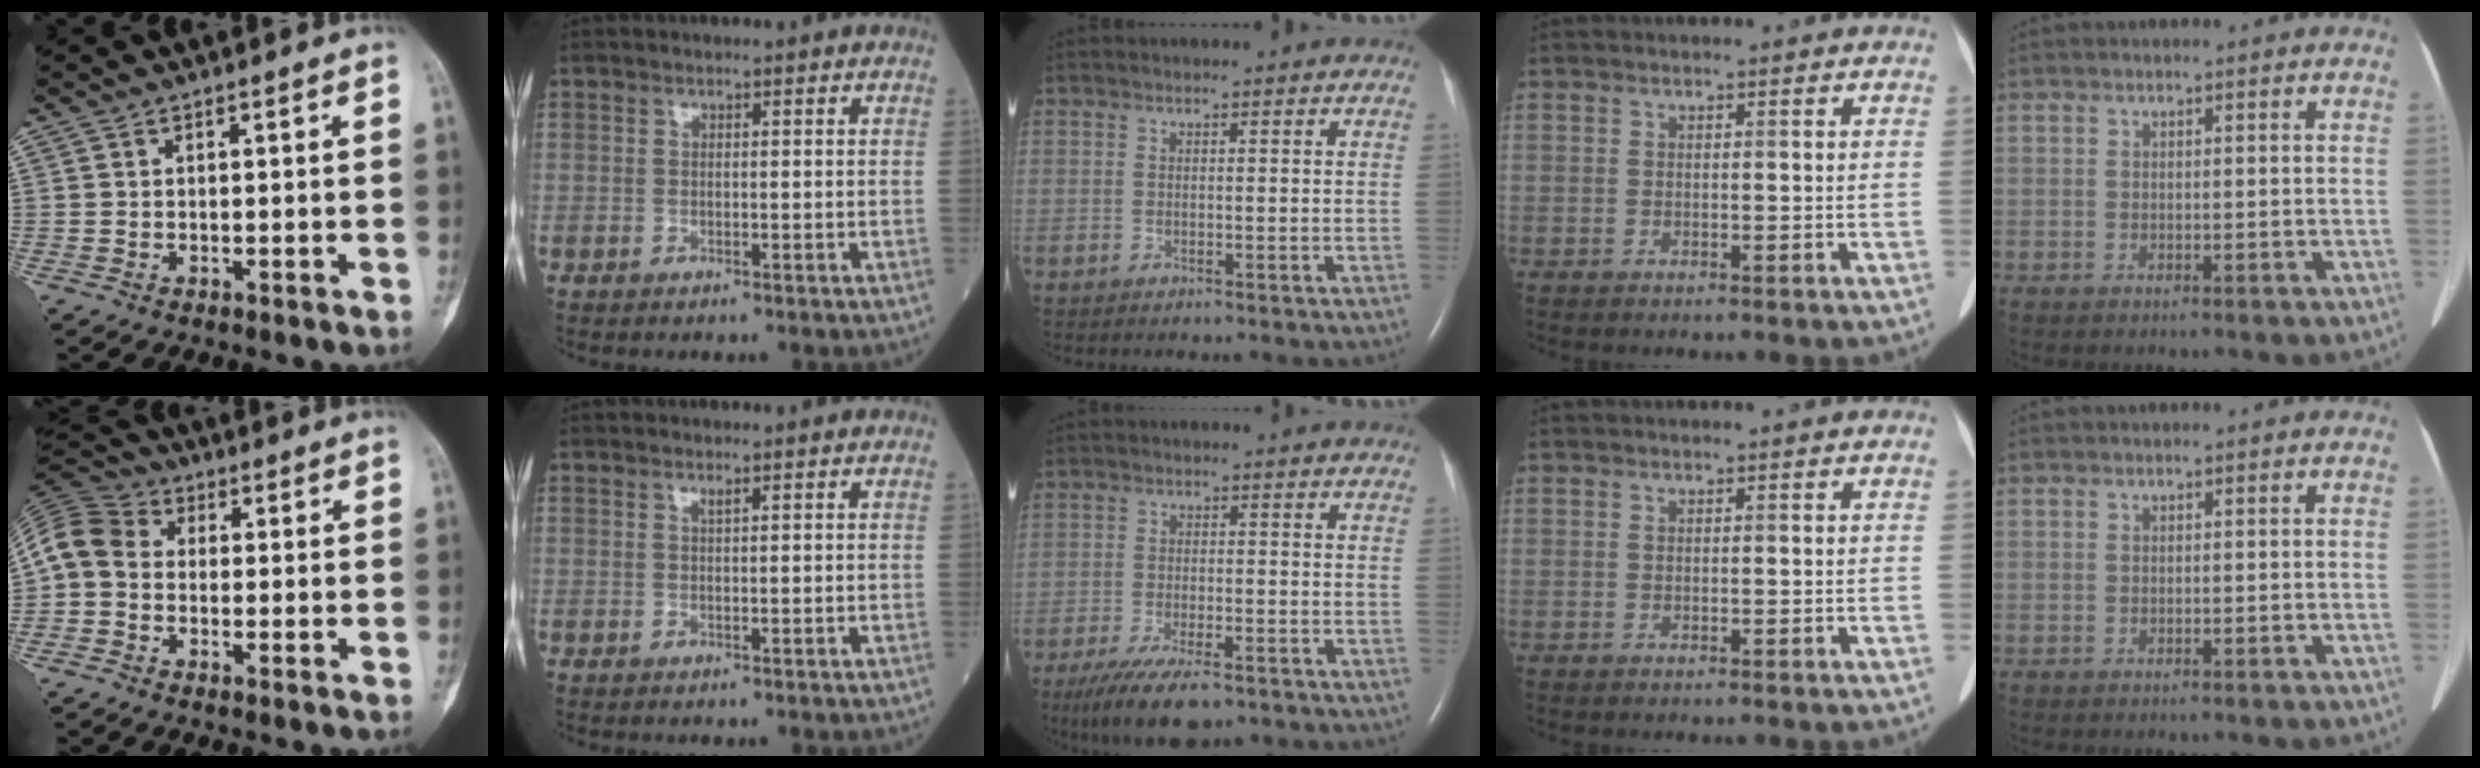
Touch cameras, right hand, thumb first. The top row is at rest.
{"thumb": {"total": 8.4, "force": [-0.4, 6.9, 4.8], "torque": [-0.086, 0.027, -0.025]}, "index": {"total": 0.6, "force": [0.5, -0.1, 0.4], "torque": [-0.009, -0.003, 0.010]}, "middle": {"total": 9.5, "force": [-6.8, 2.8, 6.1], "torque": [-0.104, -0.017, -0.110]}}